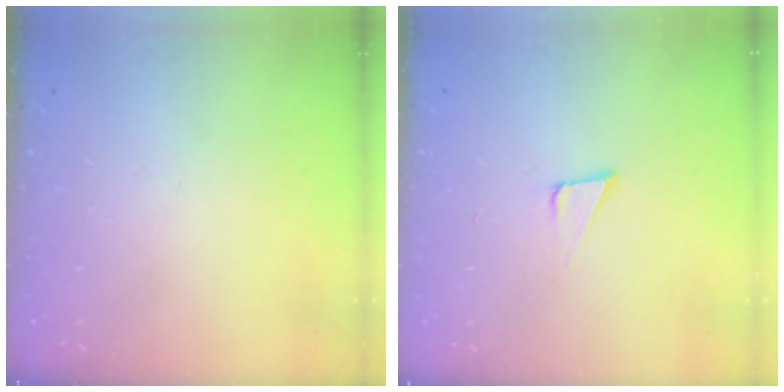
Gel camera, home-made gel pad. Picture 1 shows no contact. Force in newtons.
{"total": 3.7, "press": 3.1, "slide": 2.1}